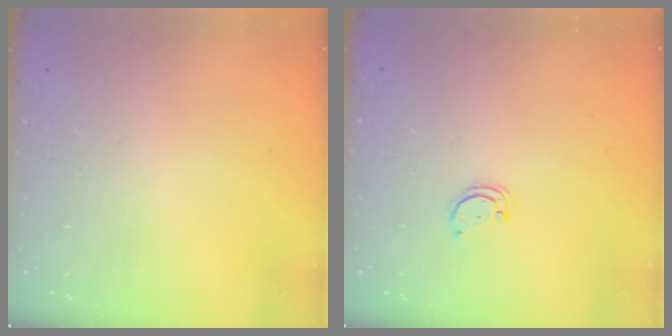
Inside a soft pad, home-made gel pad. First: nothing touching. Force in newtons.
{"total": 1.6, "press": 1.6, "slide": 0.1}